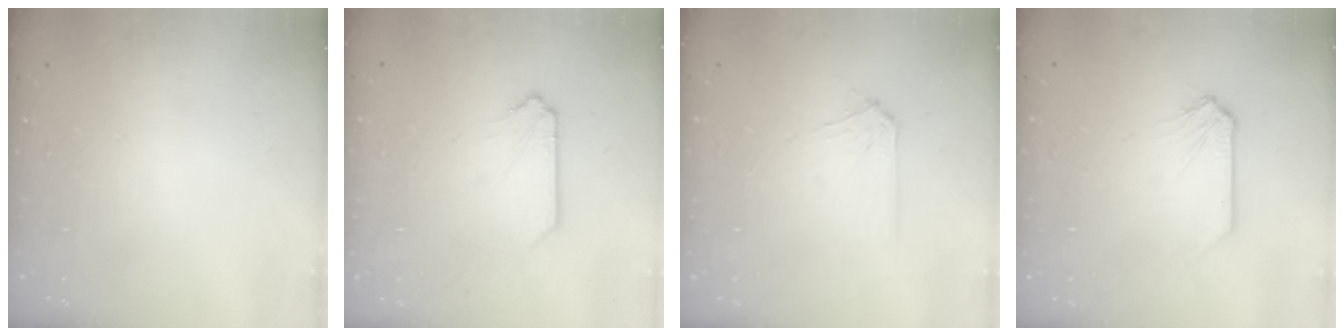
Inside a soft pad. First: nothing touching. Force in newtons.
{"total": 1.4, "press": 1.4, "slide": 0.2}
{"total": 3.3, "press": 3.3, "slide": 0.5}
{"total": 0.0}